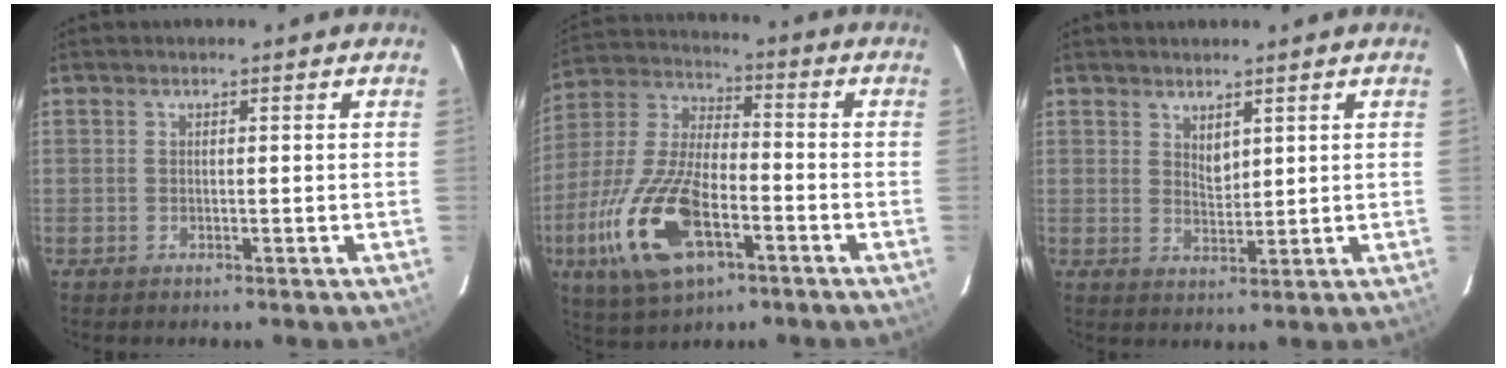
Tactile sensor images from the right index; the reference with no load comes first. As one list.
[{"total": 19.4, "force": [-7.8, 8.7, 15.5], "torque": [-0.345, -0.023, -0.142]}, {"total": 2.8, "force": [2.0, 1.3, 1.5], "torque": [-0.021, -0.003, 0.037]}]